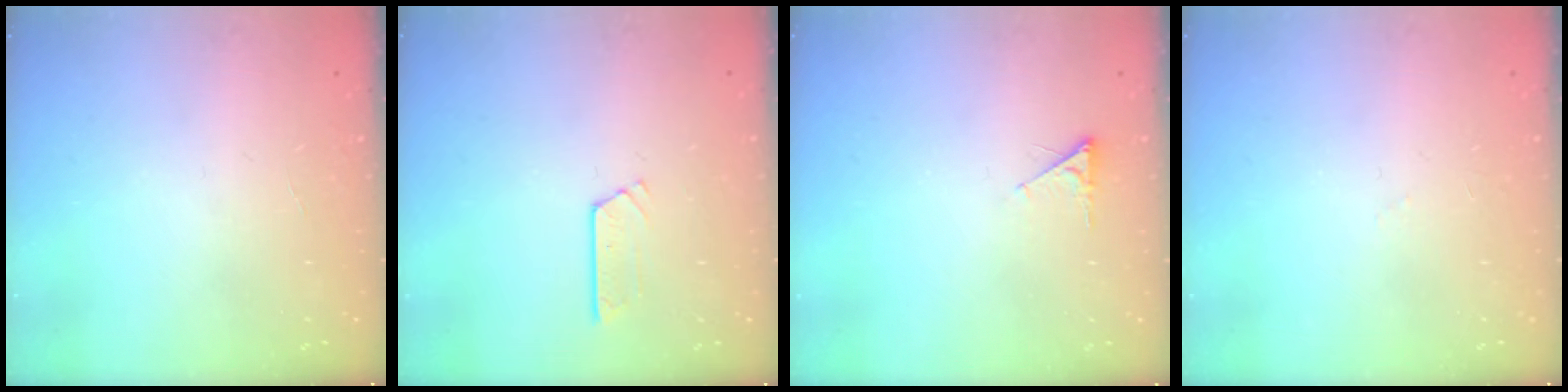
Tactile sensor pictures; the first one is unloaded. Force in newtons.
{"total": 2.7, "press": 2.7, "slide": 0.2}
{"total": 1.8, "press": 1.7, "slide": 0.3}
{"total": 2.6, "press": 2.5, "slide": 0.5}